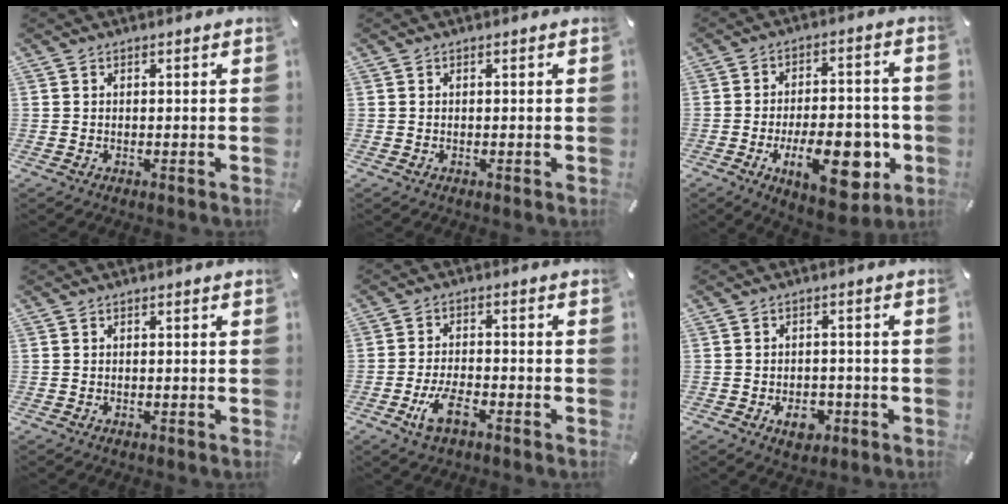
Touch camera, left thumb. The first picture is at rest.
{"total": 0.0}
{"total": 17.5, "force": [-5.3, 8.2, 14.5], "torque": [-0.193, 0.010, -0.072]}
{"total": 0.0}
{"total": 7.2, "force": [-3.6, 3.2, 5.3], "torque": [-0.114, 0.009, -0.068]}
{"total": 5.9, "force": [-2.4, 4.0, 3.6], "torque": [-0.052, 0.010, -0.039]}